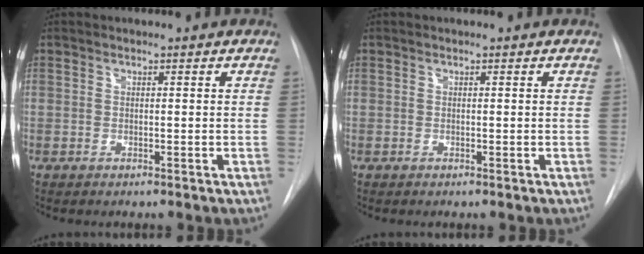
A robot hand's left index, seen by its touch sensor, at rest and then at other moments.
{"total": 0.0}